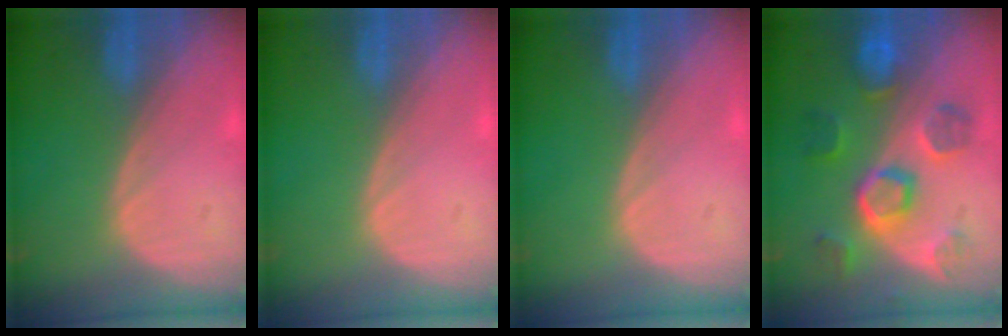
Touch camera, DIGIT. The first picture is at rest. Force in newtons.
{"total": 0.0}
{"total": 0.0}
{"total": 8.9, "press": 8.9, "slide": 0.7}